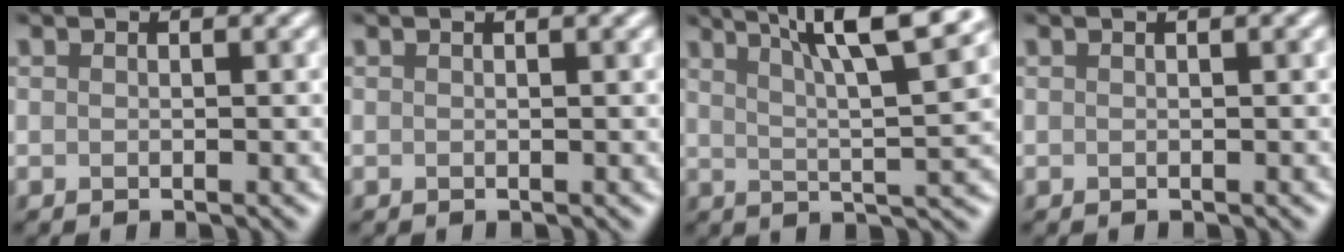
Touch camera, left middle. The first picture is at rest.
{"total": 1.4, "force": [0.7, 0.3, 1.2], "torque": [-0.013, 0.006, 0.006]}
{"total": 10.1, "force": [5.7, 1.9, 8.2], "torque": [-0.102, 0.023, 0.083]}
{"total": 1.4, "force": [0.6, 0.3, 1.2], "torque": [-0.015, 0.008, 0.004]}